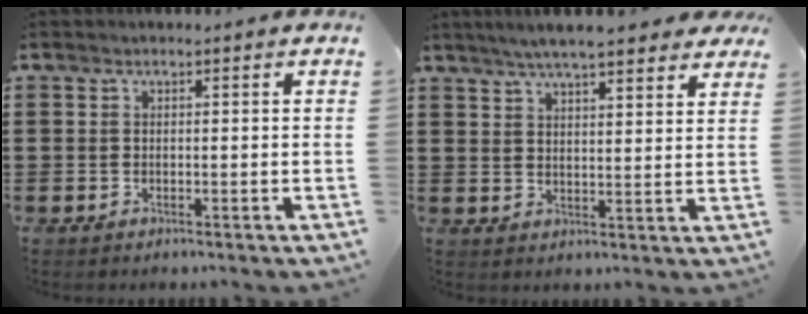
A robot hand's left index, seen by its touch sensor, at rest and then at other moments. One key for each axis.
{"total": 5.6, "fx": 5.0, "fy": 0.4, "fz": 2.4, "tx": -0.062, "ty": -0.013, "tz": 0.090}